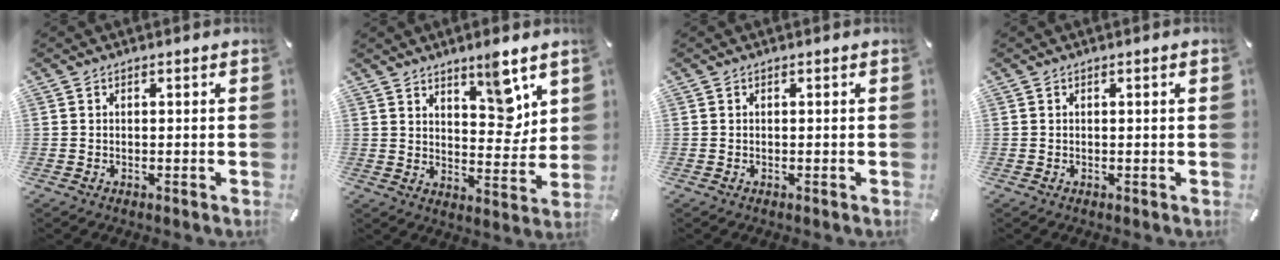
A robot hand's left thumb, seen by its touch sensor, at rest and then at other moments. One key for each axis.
{"total": 9.0, "fx": 6.6, "fy": 3.7, "fz": 4.9, "tx": -0.053, "ty": -0.050, "tz": 0.110}
{"total": 0.0}
{"total": 0.9, "fx": 0.1, "fy": 0.0, "fz": 0.8, "tx": -0.014, "ty": 0.000, "tz": 0.002}